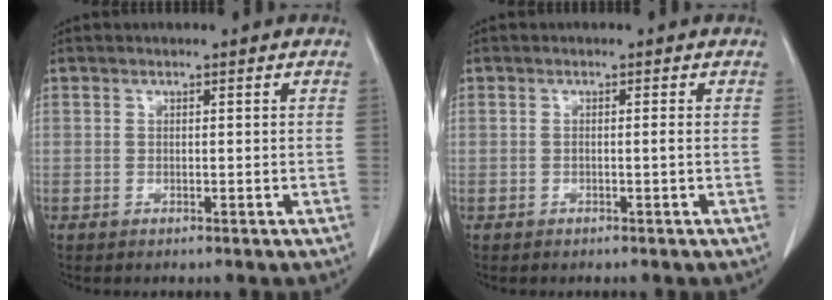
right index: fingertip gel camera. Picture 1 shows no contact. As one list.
[{"total": 0.6, "force": [-0.1, -0.2, 0.6], "torque": [-0.006, 0.001, -0.004]}]